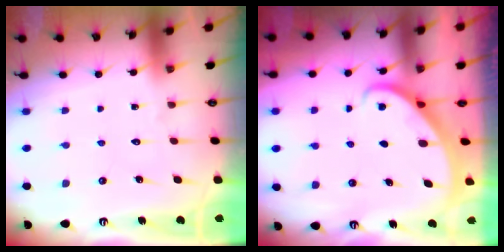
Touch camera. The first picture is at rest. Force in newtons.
{"total": 1.9, "press": 1.9, "slide": 0.2}